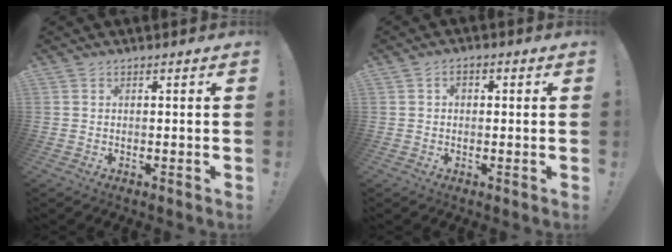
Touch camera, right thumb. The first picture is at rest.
{"total": 1.8, "force": [-0.3, 1.4, 1.1], "torque": [-0.012, 0.005, -0.008]}